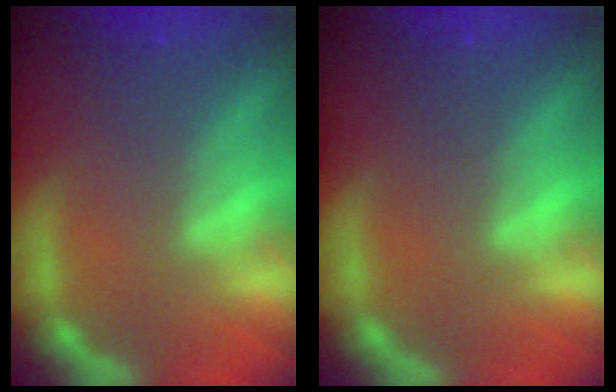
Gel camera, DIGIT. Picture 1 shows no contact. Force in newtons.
{"total": 0.0}